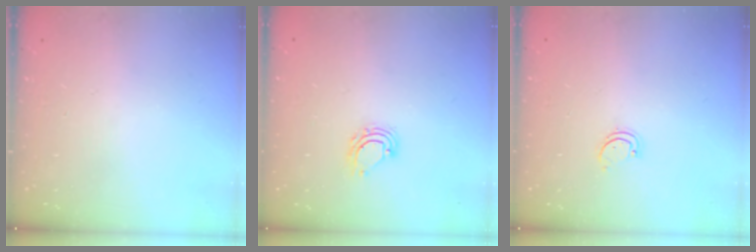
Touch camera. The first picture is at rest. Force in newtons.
{"total": 4.0, "press": 4.0, "slide": 0.2}
{"total": 1.7, "press": 1.7, "slide": 0.3}